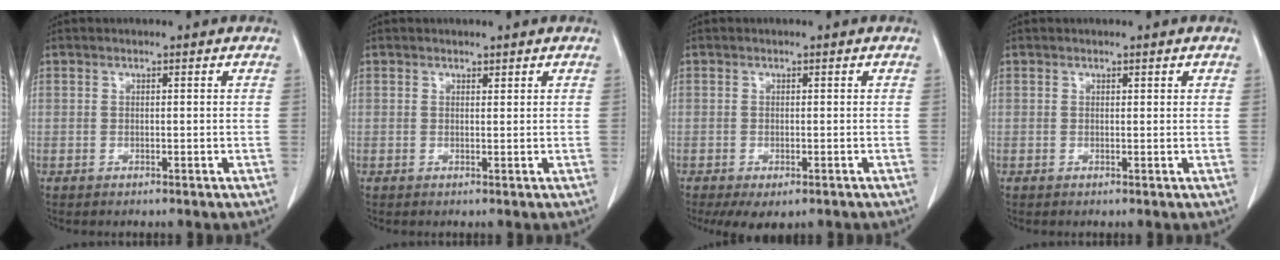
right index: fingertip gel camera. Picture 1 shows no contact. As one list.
[{"total": 0.5, "force": [0.5, 0.2, 0.1], "torque": [-0.006, -0.003, 0.007]}, {"total": 4.2, "force": [-2.6, 2.1, 2.5], "torque": [-0.036, -0.009, -0.036]}, {"total": 0.6, "force": [0.4, 0.2, 0.4], "torque": [-0.004, -0.001, 0.004]}]